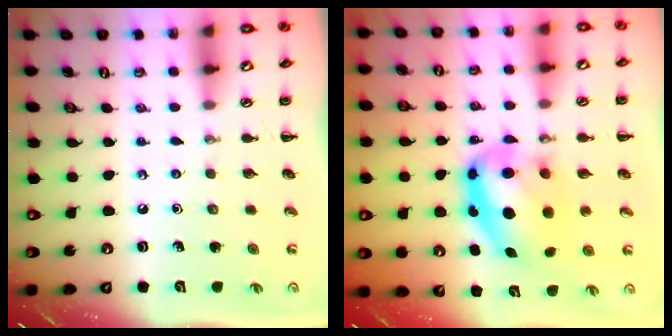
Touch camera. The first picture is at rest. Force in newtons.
{"total": 13.1, "press": 12.8, "slide": 2.9}